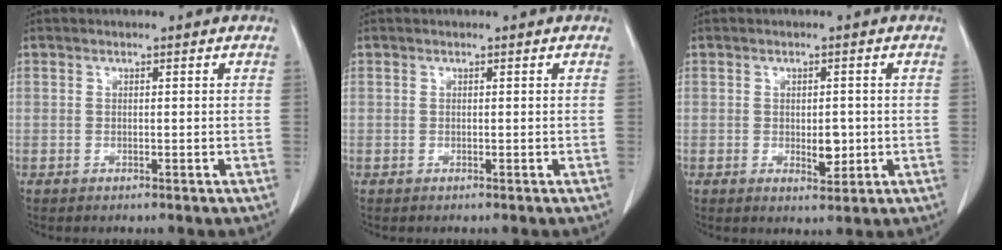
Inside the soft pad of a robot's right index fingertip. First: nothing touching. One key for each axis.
{"total": 0.0}
{"total": 3.1, "fx": -0.4, "fy": 1.5, "fz": 2.7, "tx": -0.037, "ty": -0.002, "tz": 0.000}